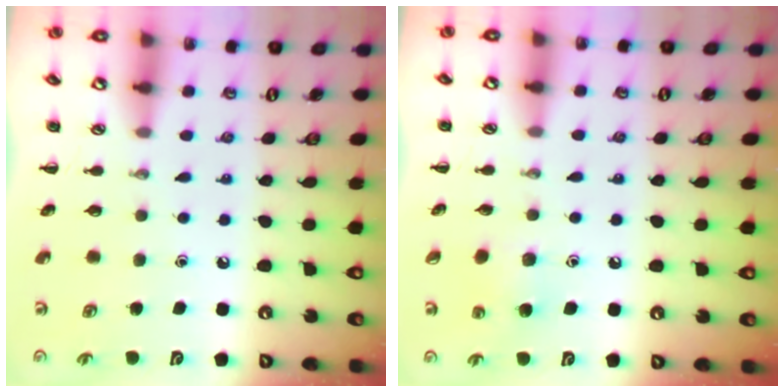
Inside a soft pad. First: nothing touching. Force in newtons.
{"total": 5.7, "press": 5.6, "slide": 1.4}